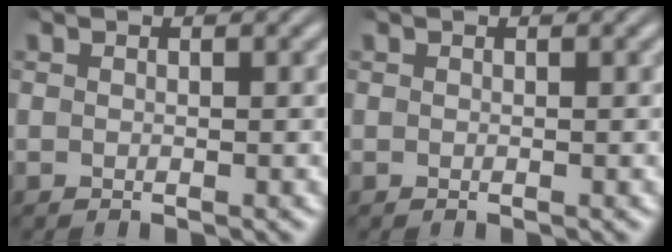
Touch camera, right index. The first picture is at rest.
{"total": 0.0}